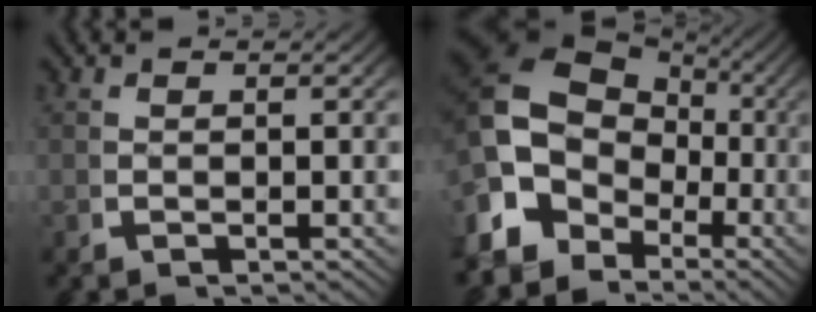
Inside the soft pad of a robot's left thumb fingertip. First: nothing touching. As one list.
[{"total": 12.2, "force": [0.4, 9.1, 8.1], "torque": [-0.174, -0.031, 0.019]}]